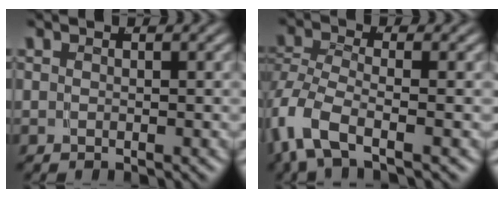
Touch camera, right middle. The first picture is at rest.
{"total": 4.6, "force": [-1.7, 2.7, 3.3], "torque": [-0.104, -0.024, -0.022]}